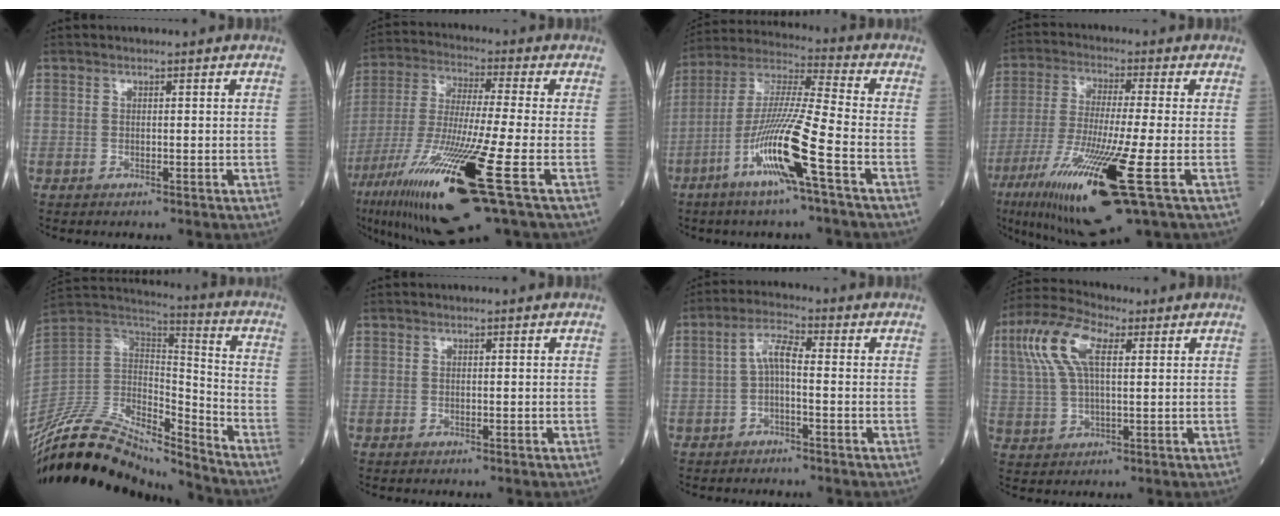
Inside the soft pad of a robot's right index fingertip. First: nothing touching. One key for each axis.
{"total": 21.2, "fx": -9.6, "fy": 1.1, "fz": 18.9, "tx": -0.370, "ty": -0.055, "tz": -0.173}
{"total": 14.5, "fx": -6.2, "fy": -0.3, "fz": 13.1, "tx": -0.267, "ty": -0.010, "tz": -0.121}
{"total": 18.2, "fx": -7.7, "fy": 1.0, "fz": 16.4, "tx": -0.320, "ty": -0.048, "tz": -0.136}
{"total": 20.6, "fx": -18.3, "fy": 4.7, "fz": 8.2, "tx": -0.170, "ty": 0.030, "tz": -0.333}
{"total": 0.0}
{"total": 4.4, "fx": -0.4, "fy": 1.1, "fz": 4.2, "tx": -0.083, "ty": 0.012, "tz": -0.010}
{"total": 10.6, "fx": 3.8, "fy": 4.2, "fz": 9.0, "tx": -0.208, "ty": 0.029, "tz": 0.073}